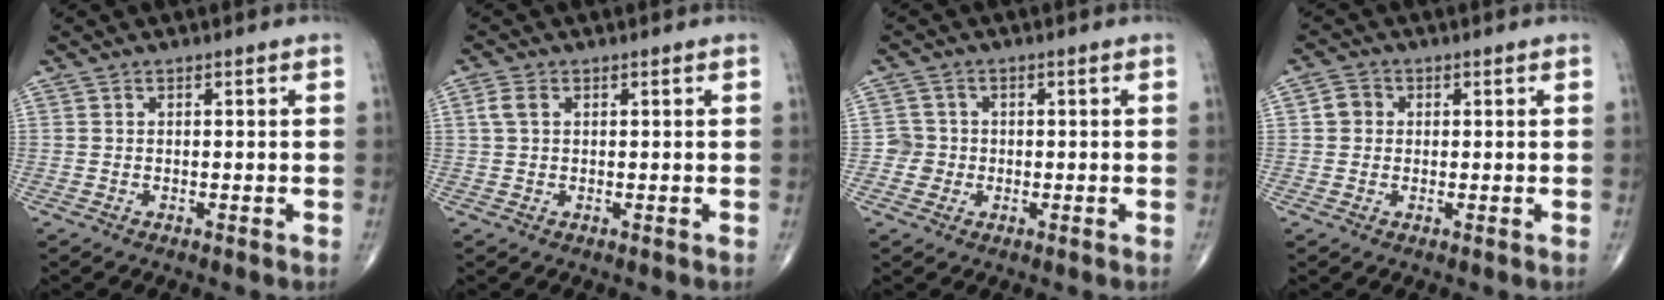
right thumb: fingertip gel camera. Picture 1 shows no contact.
{"total": 2.4, "force": [0.7, 1.6, 1.7], "torque": [-0.043, 0.009, 0.014]}
{"total": 2.9, "force": [-0.4, 2.9, 0.1], "torque": [0.022, 0.009, -0.011]}
{"total": 2.9, "force": [0.3, 2.6, 1.1], "torque": [-0.009, 0.006, 0.000]}